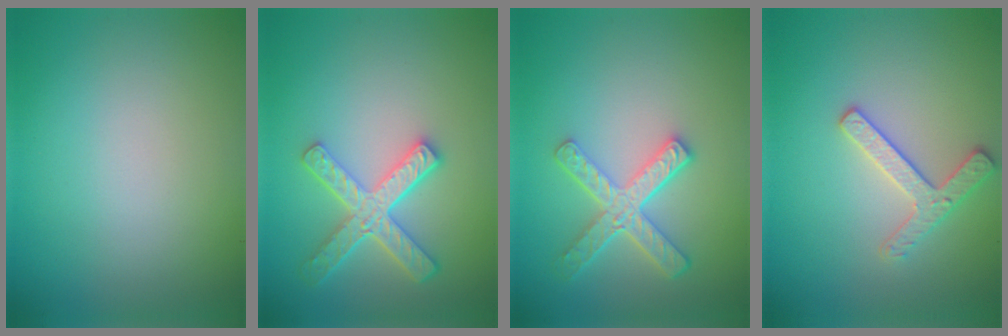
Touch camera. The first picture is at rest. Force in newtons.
{"total": 5.2, "press": 3.9, "slide": 3.3}
{"total": 4.7, "press": 3.5, "slide": 3.0}
{"total": 2.5, "press": 2.5, "slide": 0.3}